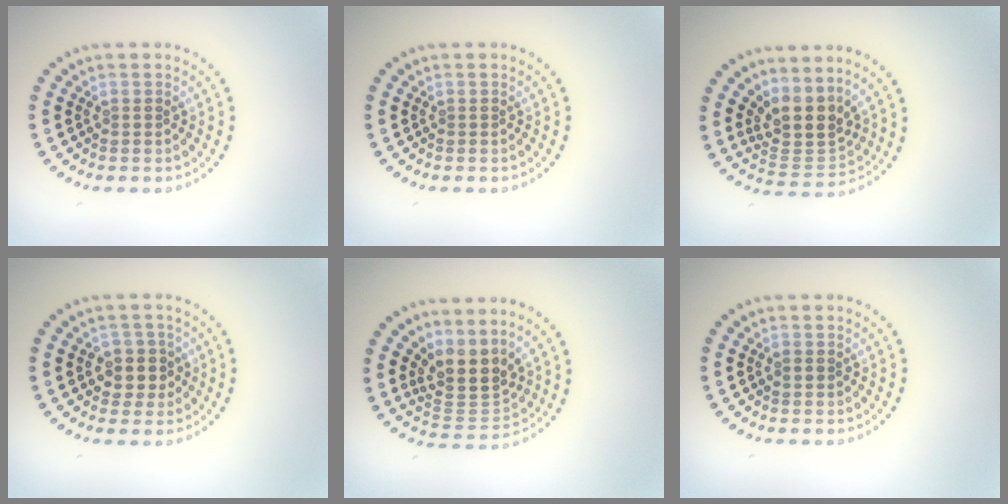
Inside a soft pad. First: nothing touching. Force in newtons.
{"total": 0.0}
{"total": 3.8, "press": 2.9, "slide": 2.5}
{"total": 2.7, "press": 2.5, "slide": 1.1}
{"total": 4.0, "press": 3.2, "slide": 2.4}
{"total": 0.9, "press": 0.9, "slide": 0.1}